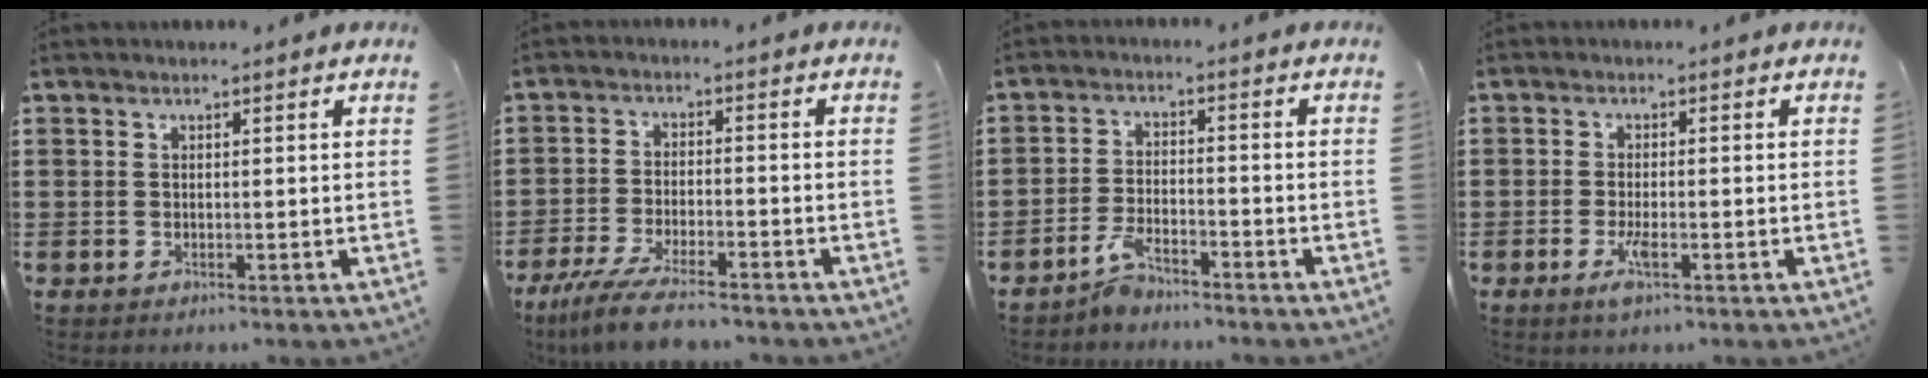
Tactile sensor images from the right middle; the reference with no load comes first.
{"total": 6.6, "force": [-5.4, 0.8, 3.7], "torque": [-0.087, -0.013, -0.103]}
{"total": 3.9, "force": [-3.5, 0.9, 1.6], "torque": [-0.035, 0.010, -0.069]}
{"total": 2.8, "force": [-1.1, 0.6, 2.5], "torque": [-0.057, -0.005, -0.024]}